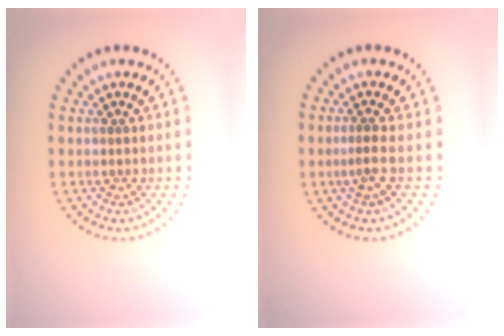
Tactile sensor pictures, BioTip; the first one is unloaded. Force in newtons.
{"total": 1.1, "press": 0.7, "slide": 0.8}